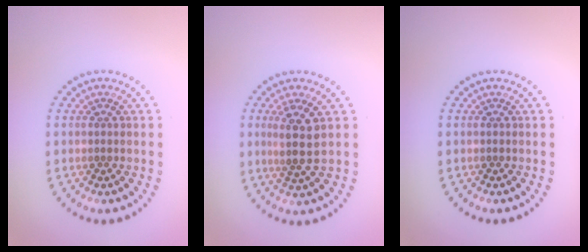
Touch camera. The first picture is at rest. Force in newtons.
{"total": 3.0, "press": 2.5, "slide": 1.7}
{"total": 0.0}